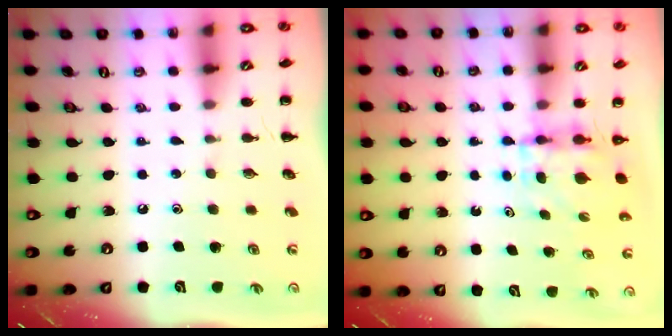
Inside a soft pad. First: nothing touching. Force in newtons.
{"total": 3.9, "press": 3.9, "slide": 0.3}